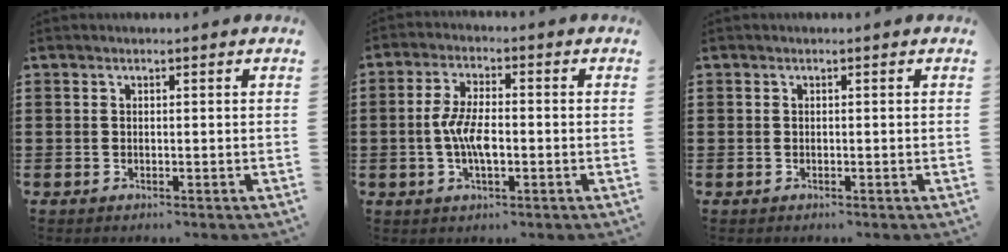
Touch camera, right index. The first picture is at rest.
{"total": 6.1, "force": [-1.0, 2.4, 5.5], "torque": [-0.124, -0.001, -0.026]}
{"total": 0.0}